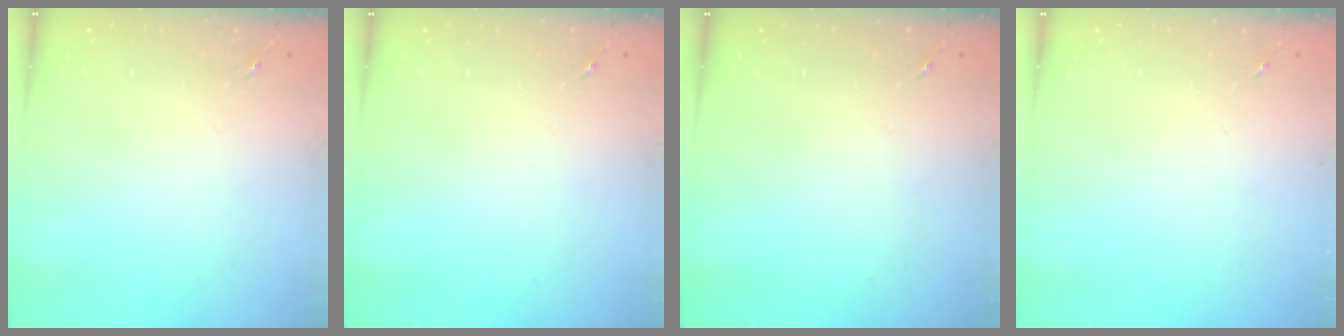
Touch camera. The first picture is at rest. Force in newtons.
{"total": 0.0}
{"total": 0.0}
{"total": 0.0}